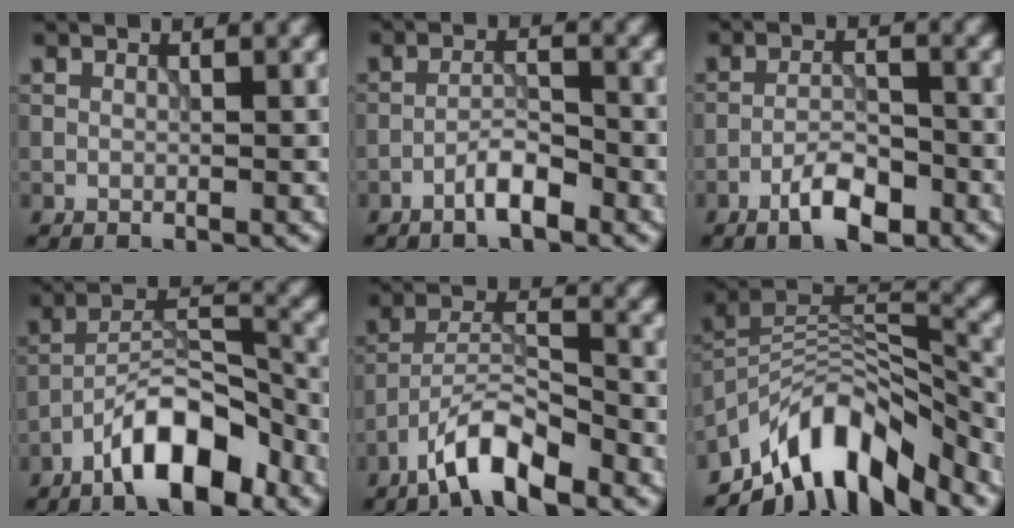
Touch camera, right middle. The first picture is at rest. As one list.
[{"total": 2.8, "force": [-1.9, 0.6, 1.9], "torque": [-0.033, 0.010, -0.038]}, {"total": 3.9, "force": [-2.5, 1.3, 2.7], "torque": [-0.044, 0.008, -0.048]}, {"total": 8.1, "force": [-5.2, 2.7, 5.7], "torque": [-0.084, 0.018, -0.093]}, {"total": 5.6, "force": [-4.0, 1.3, 3.6], "torque": [-0.061, 0.007, -0.080]}, {"total": 10.2, "force": [-7.2, 4.0, 6.0], "torque": [-0.087, 0.005, -0.144]}]